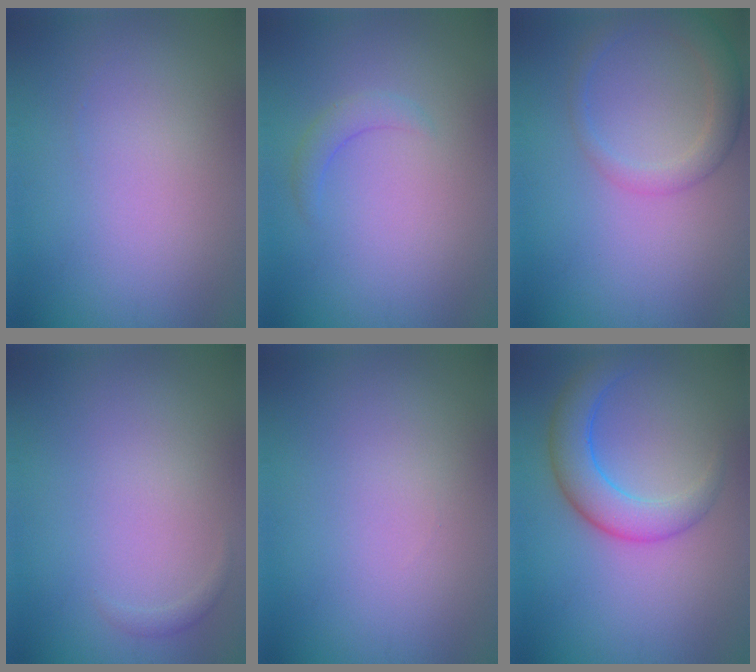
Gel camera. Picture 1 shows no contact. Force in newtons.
{"total": 1.6, "press": 1.6, "slide": 0.2}
{"total": 2.9, "press": 2.9, "slide": 0.2}
{"total": 0.6, "press": 0.6, "slide": 0.0}
{"total": 0.0}
{"total": 4.6, "press": 4.6, "slide": 0.2}